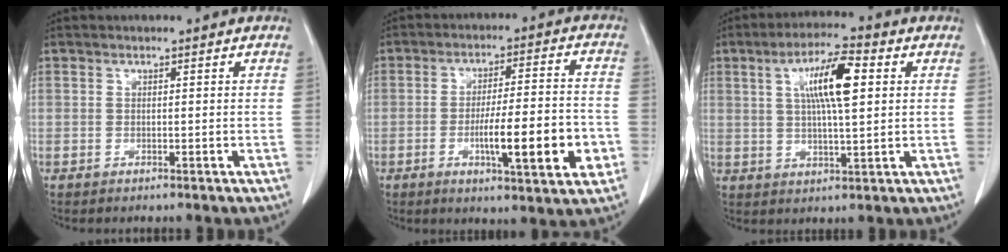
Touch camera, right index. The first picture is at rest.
{"total": 12.9, "force": [-3.8, 1.7, 12.2], "torque": [-0.188, -0.001, -0.056]}
{"total": 9.7, "force": [2.7, 1.6, 9.2], "torque": [-0.167, 0.014, 0.046]}